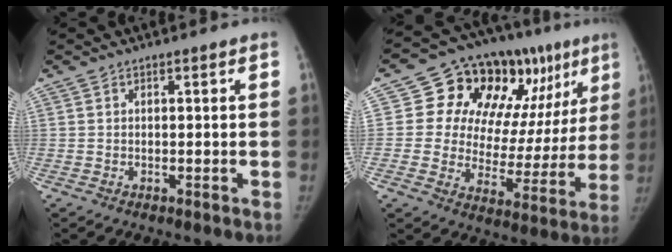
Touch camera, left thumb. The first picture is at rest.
{"total": 22.8, "force": [10.0, 12.5, 16.2], "torque": [-0.169, -0.005, 0.147]}